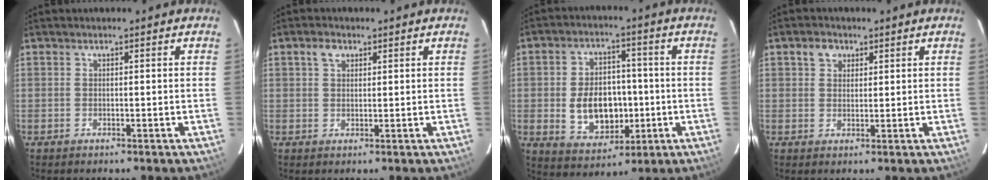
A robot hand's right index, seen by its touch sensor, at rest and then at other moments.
{"total": 2.4, "force": [1.2, 1.7, 1.2], "torque": [-0.021, 0.008, 0.023]}
{"total": 11.7, "force": [-1.7, 8.3, 8.1], "torque": [-0.164, 0.009, -0.005]}
{"total": 3.0, "force": [1.5, 2.4, 1.0], "torque": [-0.011, 0.010, 0.027]}